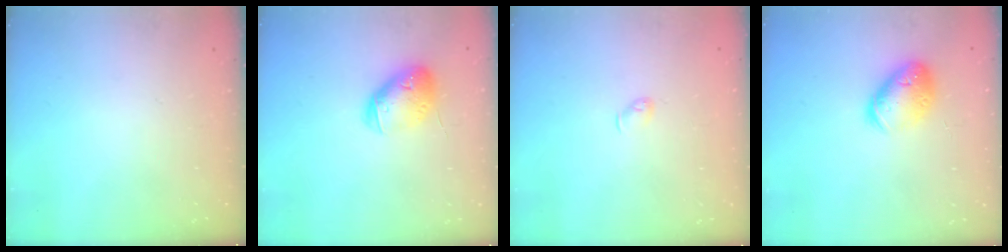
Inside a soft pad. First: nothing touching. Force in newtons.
{"total": 12.6, "press": 12.4, "slide": 1.9}
{"total": 3.3, "press": 3.2, "slide": 0.6}
{"total": 14.0, "press": 13.8, "slide": 2.0}